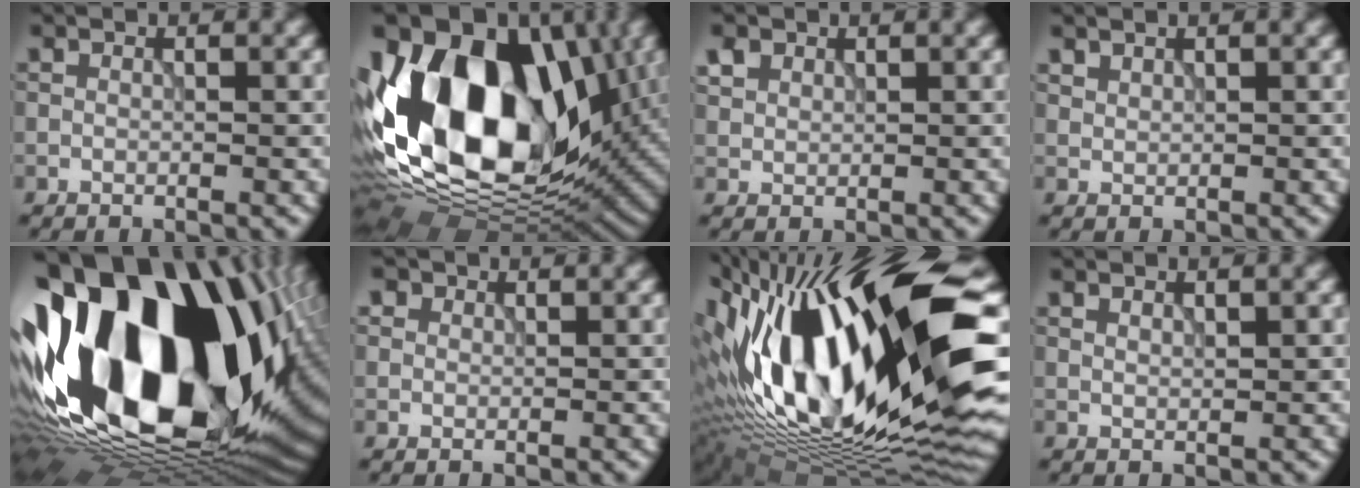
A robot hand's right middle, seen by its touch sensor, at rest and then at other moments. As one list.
[{"total": 18.4, "force": [2.3, 12.3, 13.6], "torque": [-0.247, 0.018, 0.023]}, {"total": 1.5, "force": [1.0, 1.1, 0.4], "torque": [-0.016, 0.005, 0.025]}, {"total": 0.8, "force": [0.8, 0.2, 0.1], "torque": [-0.008, 0.000, 0.020]}, {"total": 22.8, "force": [0.5, 13.6, 18.3], "torque": [-0.343, -0.043, 0.020]}, {"total": 1.3, "force": [0.8, 1.0, 0.2], "torque": [-0.008, -0.003, 0.015]}, {"total": 18.9, "force": [1.5, 6.8, 17.6], "torque": [-0.311, 0.002, 0.013]}, {"total": 0.5, "force": [0.4, 0.1, 0.3], "torque": [-0.009, 0.000, 0.011]}]